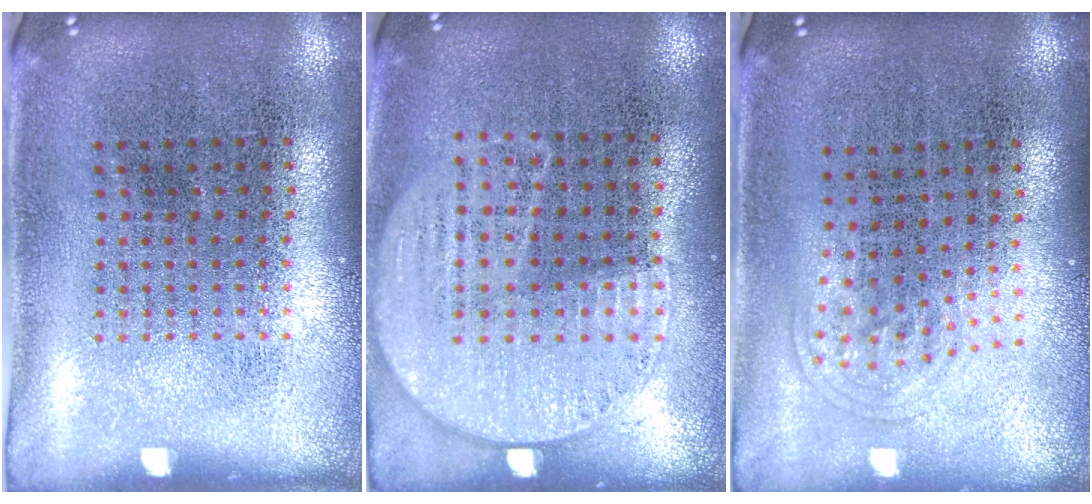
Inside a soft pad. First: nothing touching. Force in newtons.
{"total": 1.2, "press": 1.0, "slide": 0.6}
{"total": 1.0, "press": 0.6, "slide": 0.8}